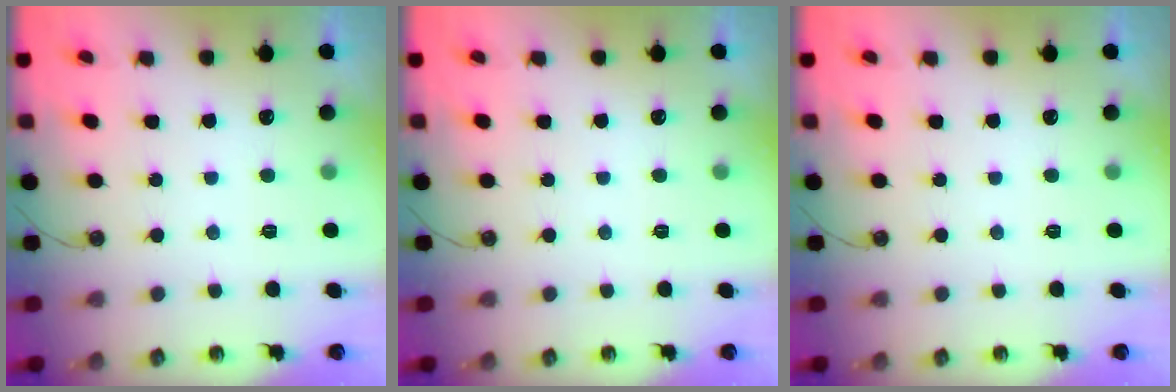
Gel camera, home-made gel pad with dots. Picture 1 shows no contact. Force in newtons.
{"total": 0.0}
{"total": 0.0}